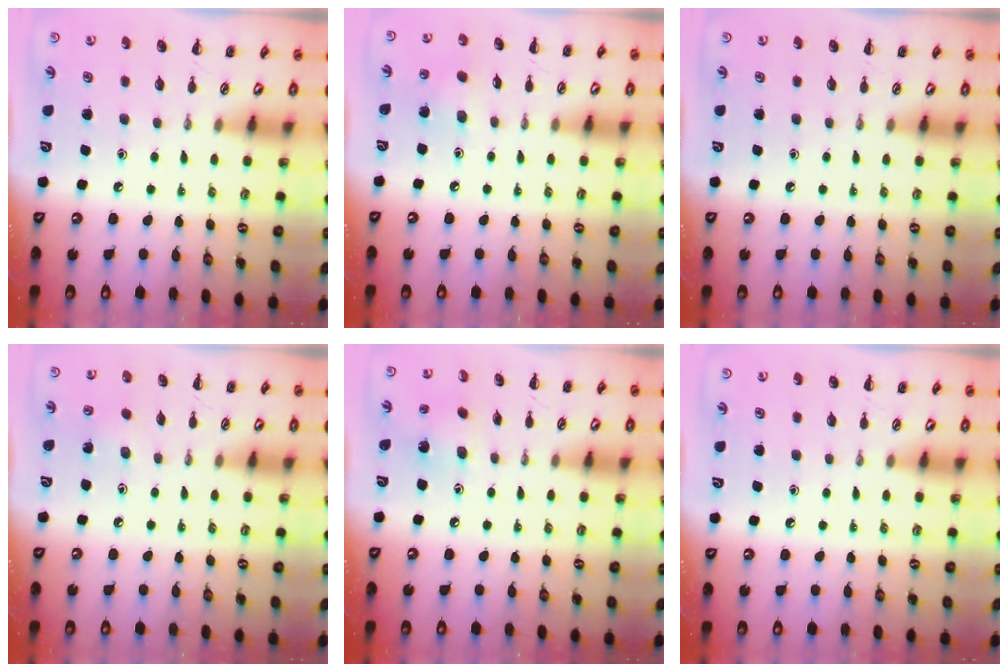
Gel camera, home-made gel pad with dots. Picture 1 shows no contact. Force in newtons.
{"total": 5.1, "press": 5.0, "slide": 1.2}
{"total": 0.0}
{"total": 4.4, "press": 4.2, "slide": 1.5}
{"total": 2.5, "press": 2.5, "slide": 0.6}
{"total": 0.0}